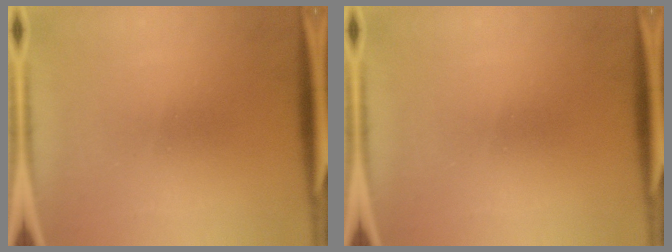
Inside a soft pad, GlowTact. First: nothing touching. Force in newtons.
{"total": 0.0}